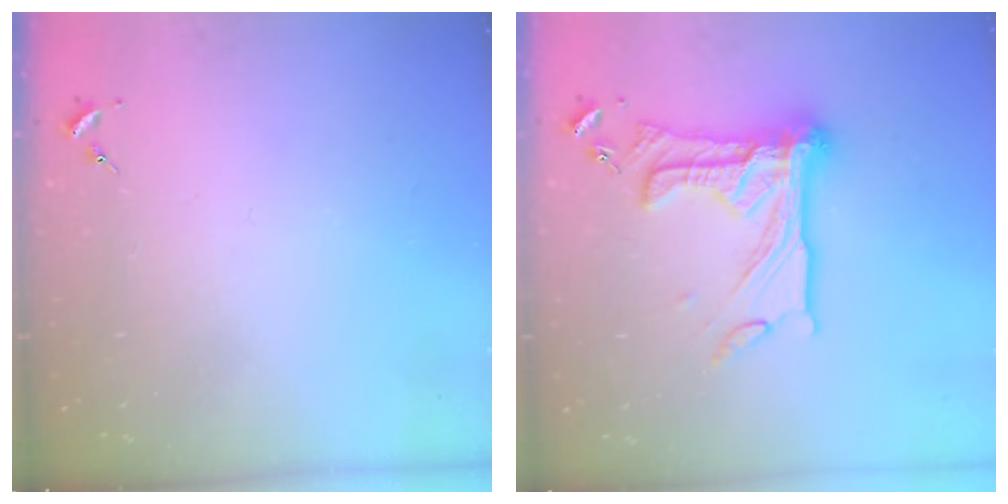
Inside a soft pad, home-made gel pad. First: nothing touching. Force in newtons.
{"total": 23.4, "press": 23.2, "slide": 2.4}